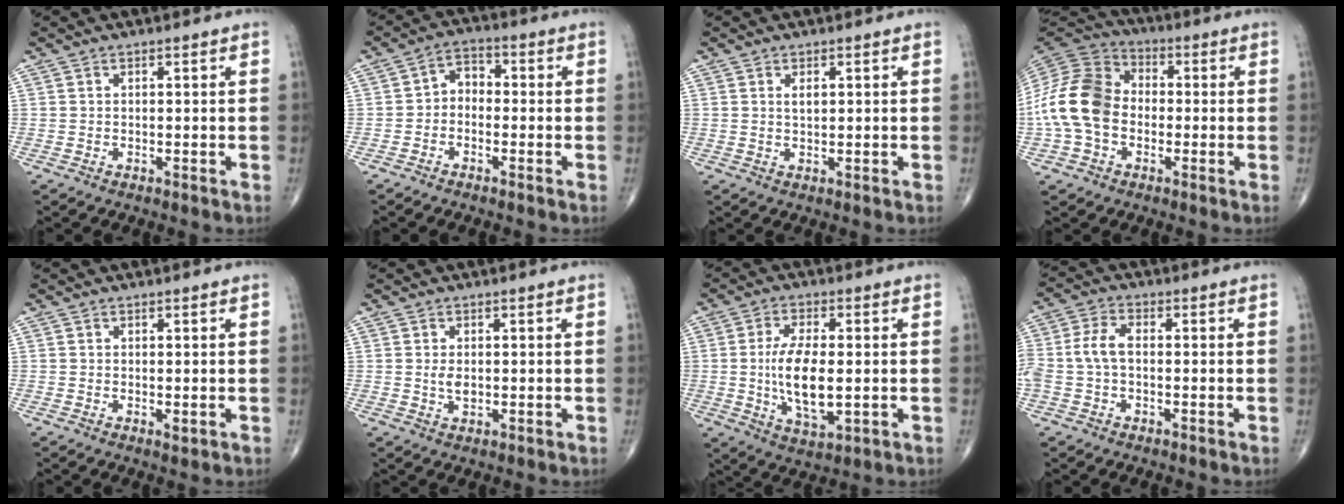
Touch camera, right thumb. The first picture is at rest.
{"total": 4.2, "force": [-1.0, 3.2, 2.6], "torque": [-0.024, 0.024, -0.034]}
{"total": 1.7, "force": [0.6, 0.8, 1.3], "torque": [-0.022, -0.002, 0.012]}
{"total": 15.4, "force": [-2.0, 11.5, 10.0], "torque": [-0.196, 0.037, -0.046]}
{"total": 0.9, "force": [-0.1, 0.4, 0.8], "torque": [-0.015, -0.005, -0.003]}
{"total": 2.6, "force": [0.1, 1.5, 2.1], "torque": [-0.036, -0.004, 0.003]}
{"total": 11.2, "force": [-0.5, 4.9, 10.1], "torque": [-0.187, -0.012, -0.006]}
{"total": 6.7, "force": [-0.5, 4.1, 5.3], "torque": [-0.126, 0.020, -0.013]}